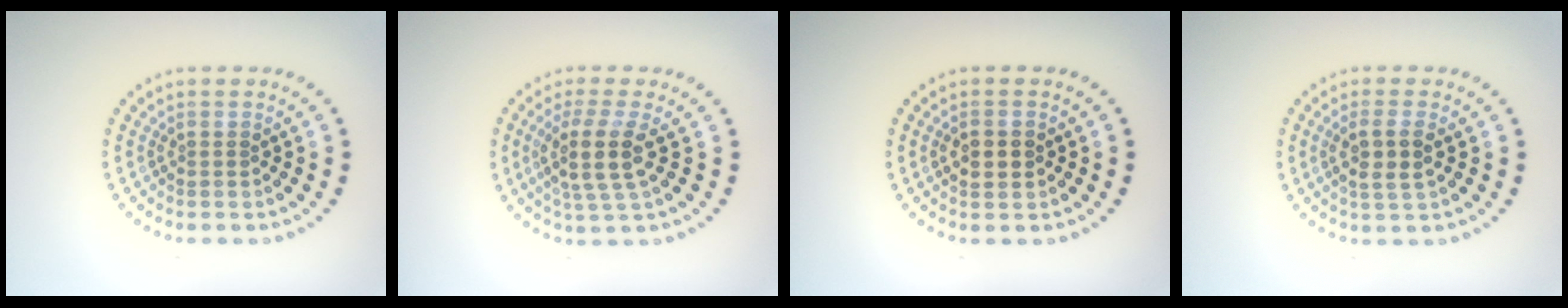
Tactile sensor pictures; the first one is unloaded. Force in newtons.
{"total": 3.8, "press": 3.1, "slide": 2.3}
{"total": 2.5, "press": 2.5, "slide": 0.3}
{"total": 2.7, "press": 2.4, "slide": 1.1}